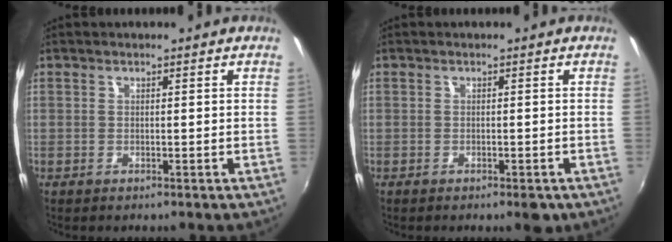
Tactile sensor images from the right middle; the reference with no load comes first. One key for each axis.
{"total": 3.0, "fx": -2.0, "fy": 1.3, "fz": 1.8, "tx": -0.026, "ty": -0.004, "tz": -0.023}